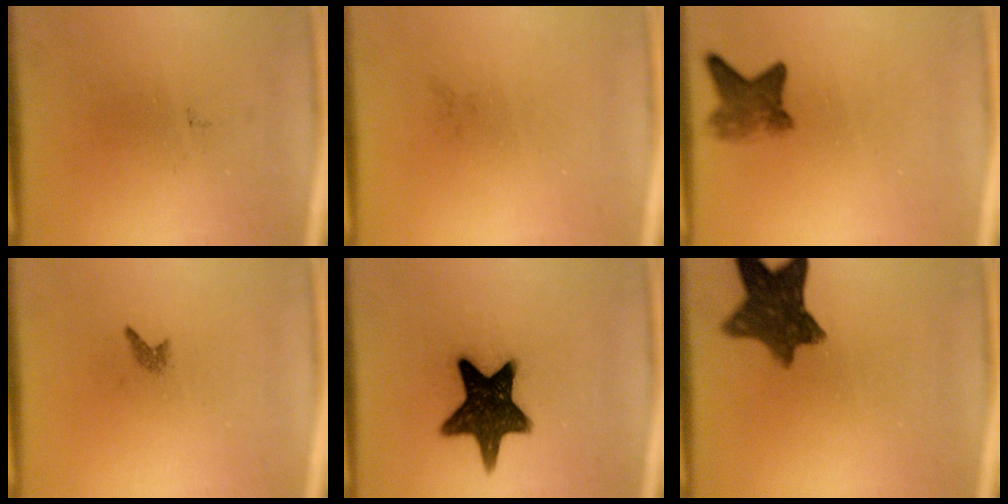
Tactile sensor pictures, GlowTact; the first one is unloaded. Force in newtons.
{"total": 0.0}
{"total": 4.2}
{"total": 0.7}
{"total": 15.5}
{"total": 10.1}